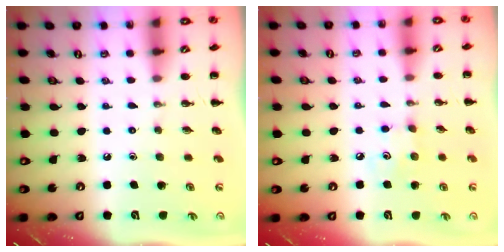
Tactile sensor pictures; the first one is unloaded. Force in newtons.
{"total": 4.9, "press": 4.7, "slide": 1.2}